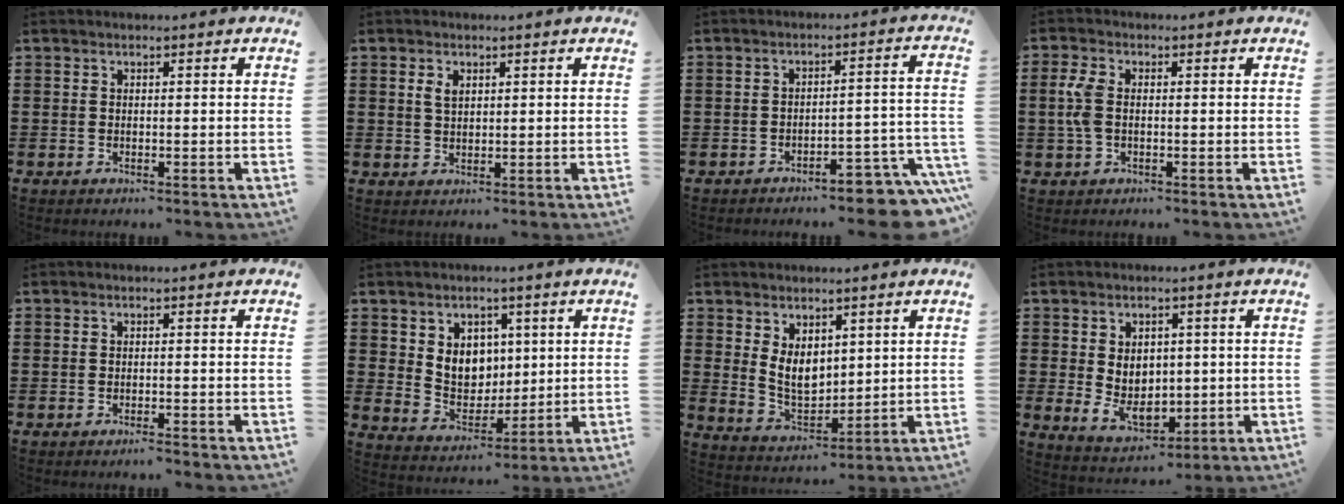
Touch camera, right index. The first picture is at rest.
{"total": 1.9, "force": [0.8, 1.1, 1.3], "torque": [-0.030, 0.004, 0.015]}
{"total": 6.1, "force": [-5.4, 0.7, 2.8], "torque": [-0.040, 0.001, -0.098]}
{"total": 4.2, "force": [0.0, 2.5, 3.4], "torque": [-0.099, -0.003, -0.010]}
{"total": 0.9, "force": [-0.8, 0.0, 0.5], "torque": [-0.010, -0.004, -0.014]}
{"total": 6.2, "force": [2.2, 5.5, 2.1], "torque": [-0.042, -0.001, 0.037]}
{"total": 6.2, "force": [2.1, 4.2, 4.0], "torque": [-0.079, 0.003, 0.042]}
{"total": 6.0, "force": [0.3, 4.6, 3.8], "torque": [-0.049, 0.001, 0.002]}